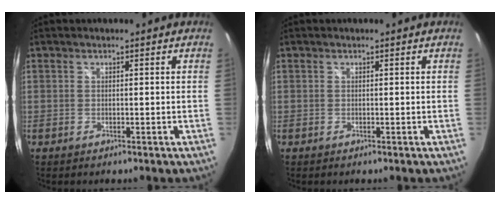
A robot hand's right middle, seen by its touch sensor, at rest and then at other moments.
{"total": 0.0}